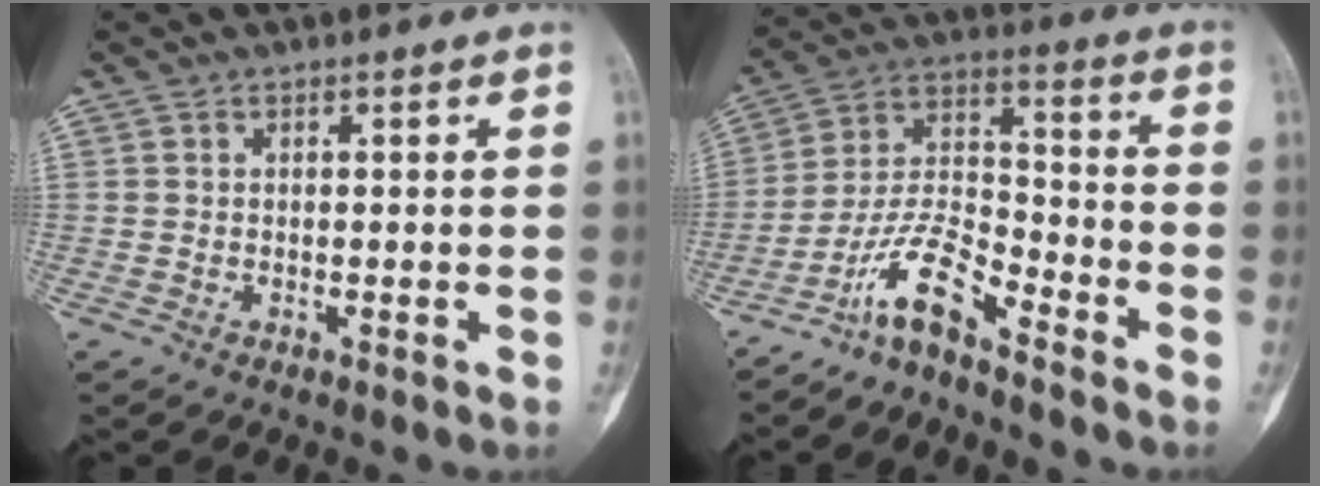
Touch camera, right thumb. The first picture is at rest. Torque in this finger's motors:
{"motor_torque": [-0.19, 0.14, 0.95, -0.77, 0.01]}